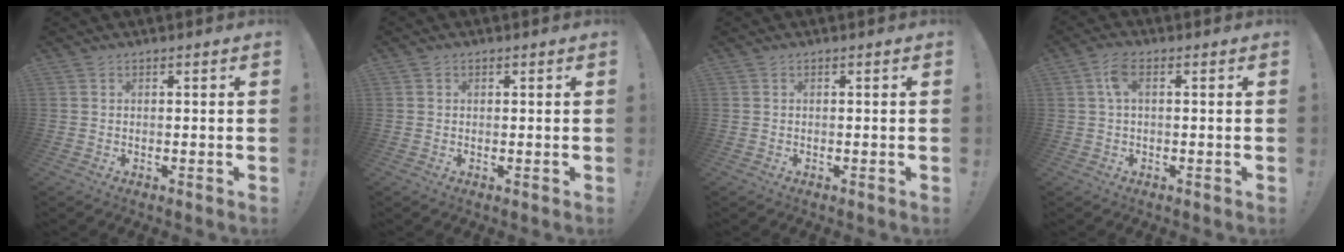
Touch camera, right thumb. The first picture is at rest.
{"total": 0.6, "force": [0.1, 0.6, -0.1], "torque": [0.002, 0.003, 0.003]}
{"total": 0.0}
{"total": 4.7, "force": [1.1, 1.8, 4.2], "torque": [-0.073, 0.006, 0.021]}